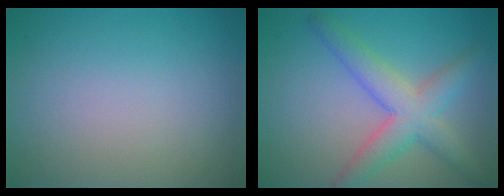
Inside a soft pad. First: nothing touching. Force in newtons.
{"total": 5.2, "press": 5.2, "slide": 0.2}